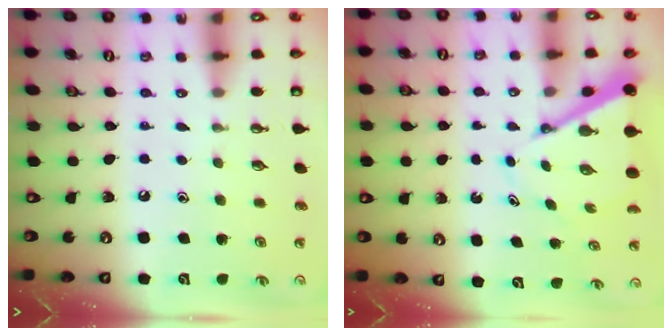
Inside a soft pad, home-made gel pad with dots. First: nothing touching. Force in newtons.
{"total": 6.9, "press": 6.9, "slide": 0.5}